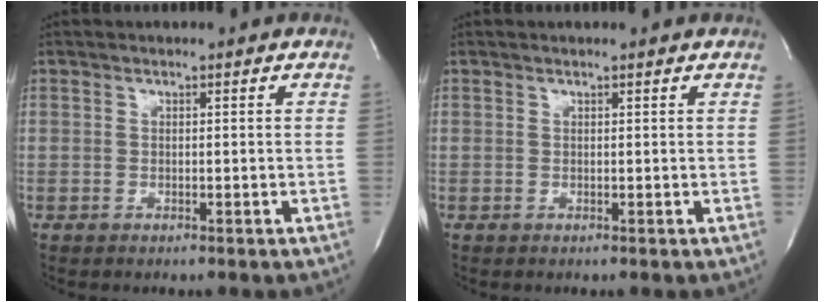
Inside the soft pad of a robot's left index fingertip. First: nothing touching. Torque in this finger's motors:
{"motor_torque": [0.07, -0.02, 0.00, -0.01]}